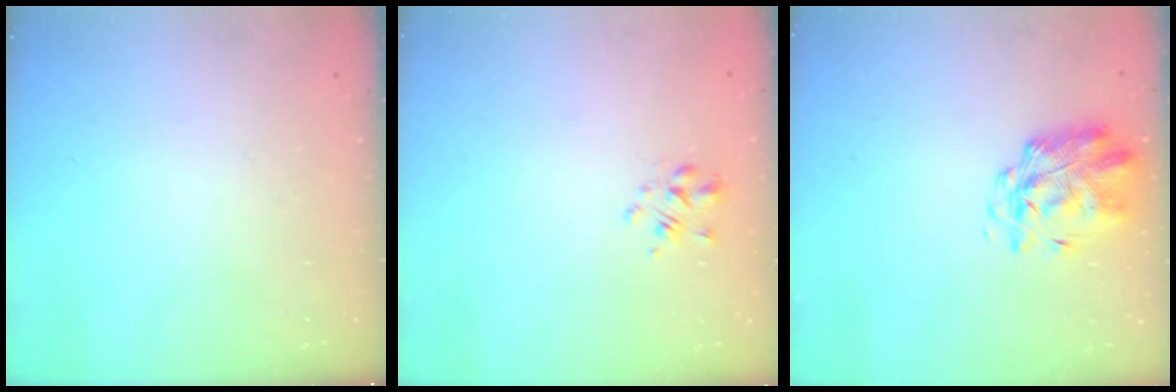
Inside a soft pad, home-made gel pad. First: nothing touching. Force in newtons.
{"total": 2.2, "press": 2.1, "slide": 0.6}
{"total": 2.4, "press": 2.2, "slide": 1.0}